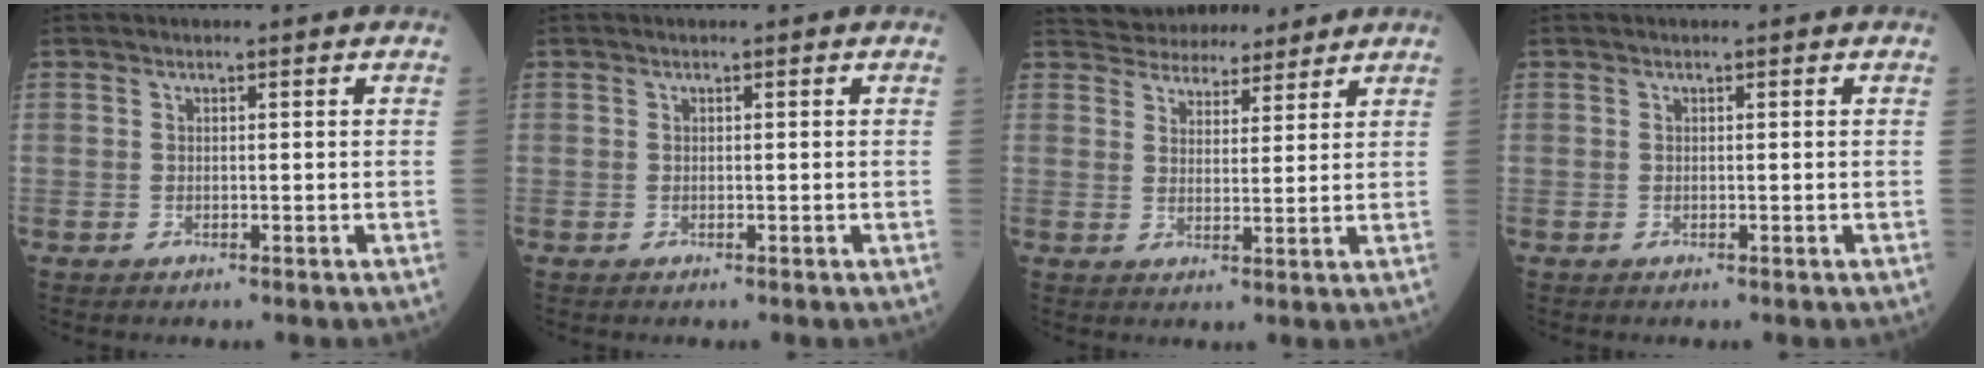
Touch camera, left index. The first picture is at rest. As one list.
[{"total": 0.0}, {"total": 9.7, "force": [9.0, 2.9, 2.0], "torque": [-0.028, 0.017, 0.134]}, {"total": 0.0}]